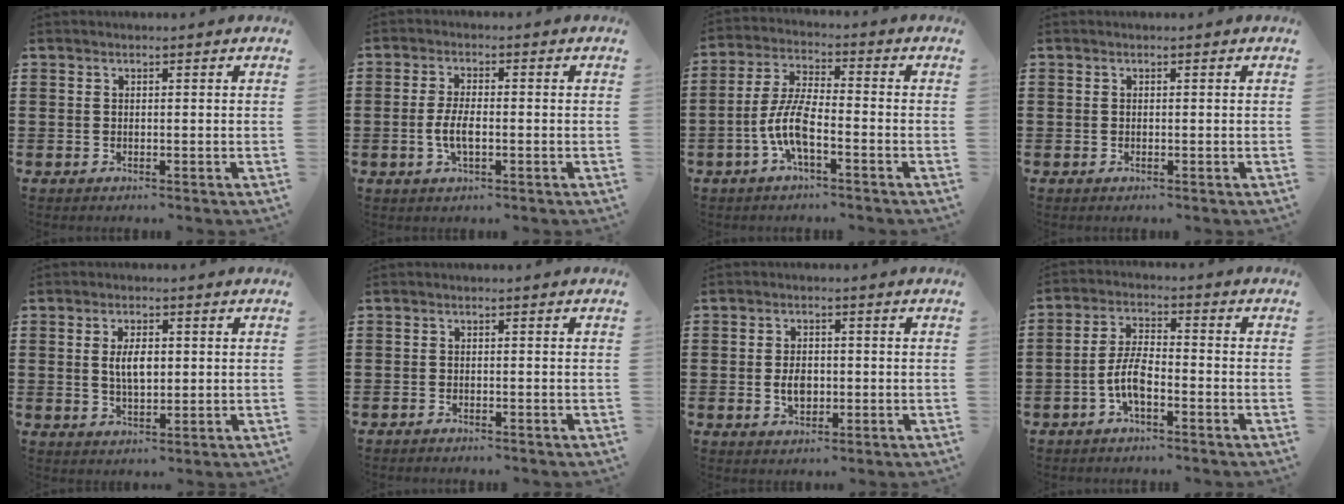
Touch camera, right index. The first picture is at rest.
{"total": 4.2, "force": [-0.9, 1.5, 3.9], "torque": [-0.089, -0.004, -0.023]}
{"total": 7.3, "force": [-2.9, 2.0, 6.4], "torque": [-0.156, -0.013, -0.062]}
{"total": 0.0}
{"total": 4.4, "force": [0.3, 1.9, 3.9], "torque": [-0.071, 0.001, 0.001]}
{"total": 0.8, "force": [-0.8, 0.2, 0.1], "torque": [-0.003, 0.002, -0.017]}
{"total": 3.5, "force": [-0.5, 2.3, 2.5], "torque": [-0.044, 0.002, -0.013]}
{"total": 5.8, "force": [-2.4, 2.0, 4.9], "torque": [-0.120, -0.002, -0.054]}